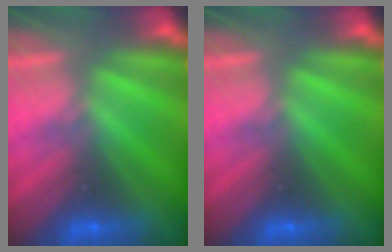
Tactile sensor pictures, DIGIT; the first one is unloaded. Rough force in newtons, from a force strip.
{"total": 0.0}